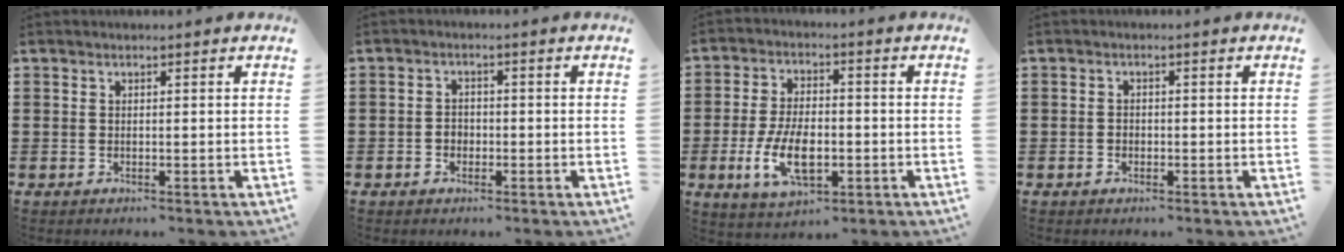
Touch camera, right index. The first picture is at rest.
{"total": 1.9, "force": [-0.7, 1.5, 0.9], "torque": [-0.021, 0.001, -0.016]}
{"total": 9.1, "force": [-2.6, 4.4, 7.4], "torque": [-0.155, -0.010, -0.051]}
{"total": 0.9, "force": [-0.5, 0.6, 0.4], "torque": [-0.009, -0.001, -0.009]}